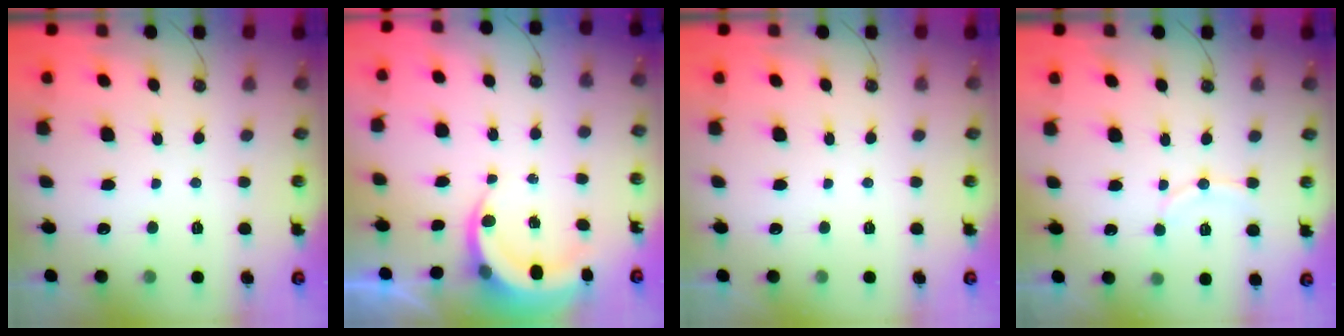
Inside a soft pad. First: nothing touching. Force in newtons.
{"total": 5.3, "press": 5.3, "slide": 0.4}
{"total": 0.0}
{"total": 8.1, "press": 7.8, "slide": 2.1}